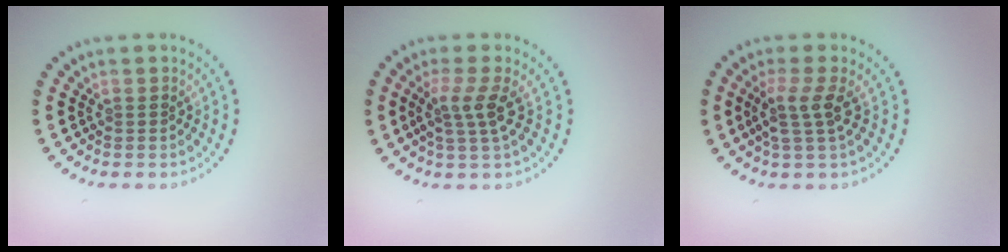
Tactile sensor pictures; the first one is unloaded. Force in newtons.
{"total": 2.7, "press": 2.0, "slide": 1.9}
{"total": 2.6, "press": 2.0, "slide": 1.6}